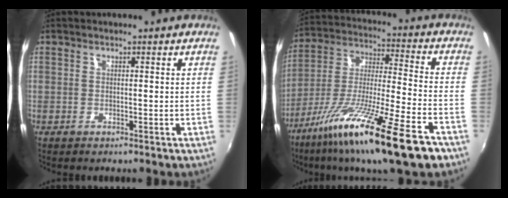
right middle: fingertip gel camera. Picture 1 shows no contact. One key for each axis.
{"total": 21.8, "fx": -13.5, "fy": 1.8, "fz": 17.0, "tx": -0.310, "ty": -0.057, "tz": -0.236}